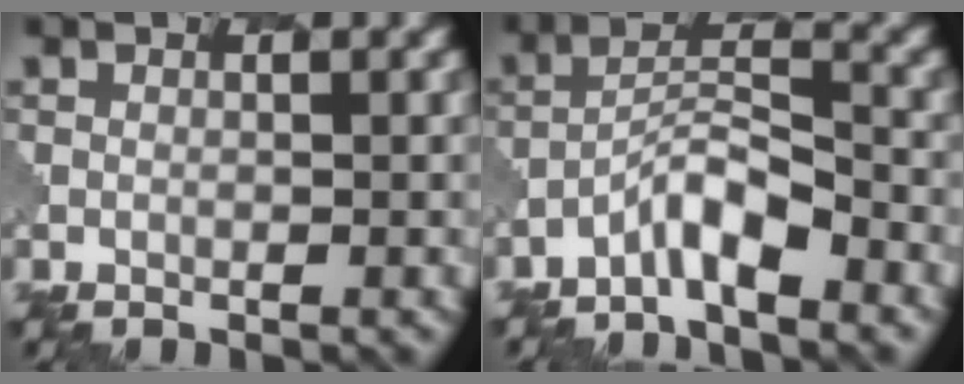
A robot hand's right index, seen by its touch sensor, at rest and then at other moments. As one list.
[{"total": 3.6, "force": [-2.7, 0.7, 2.2], "torque": [-0.042, 0.010, -0.053]}]